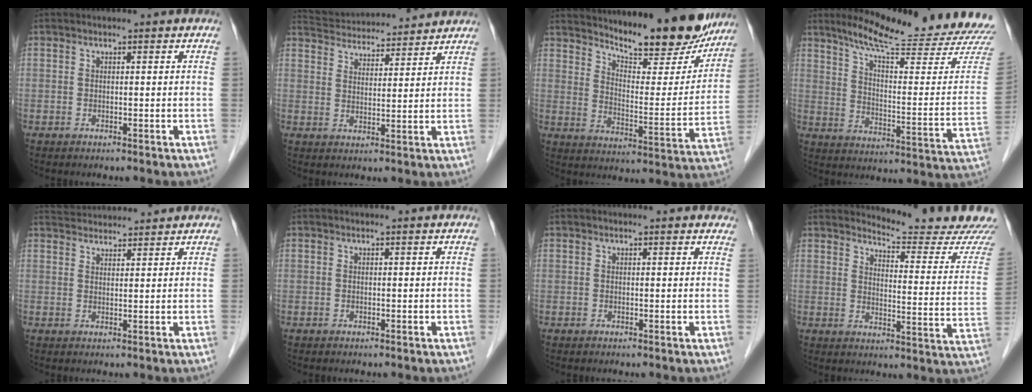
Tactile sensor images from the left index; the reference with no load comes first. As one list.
[{"total": 13.7, "force": [13.1, 2.1, 3.4], "torque": [-0.064, 0.035, 0.201]}, {"total": 17.8, "force": [16.1, 3.0, 7.2], "torque": [-0.101, -0.037, 0.219]}, {"total": 23.1, "force": [21.2, -0.3, 9.1], "torque": [-0.140, -0.097, 0.274]}, {"total": 8.1, "force": [7.9, 0.7, 1.5], "torque": [-0.030, 0.035, 0.120]}, {"total": 0.9, "force": [0.9, 0.1, 0.1], "torque": [-0.010, 0.005, 0.010]}, {"total": 4.5, "force": [4.2, 1.2, 1.2], "torque": [-0.009, 0.010, 0.035]}, {"total": 14.6, "force": [14.5, -1.4, 1.8], "torque": [-0.020, -0.116, 0.163]}]